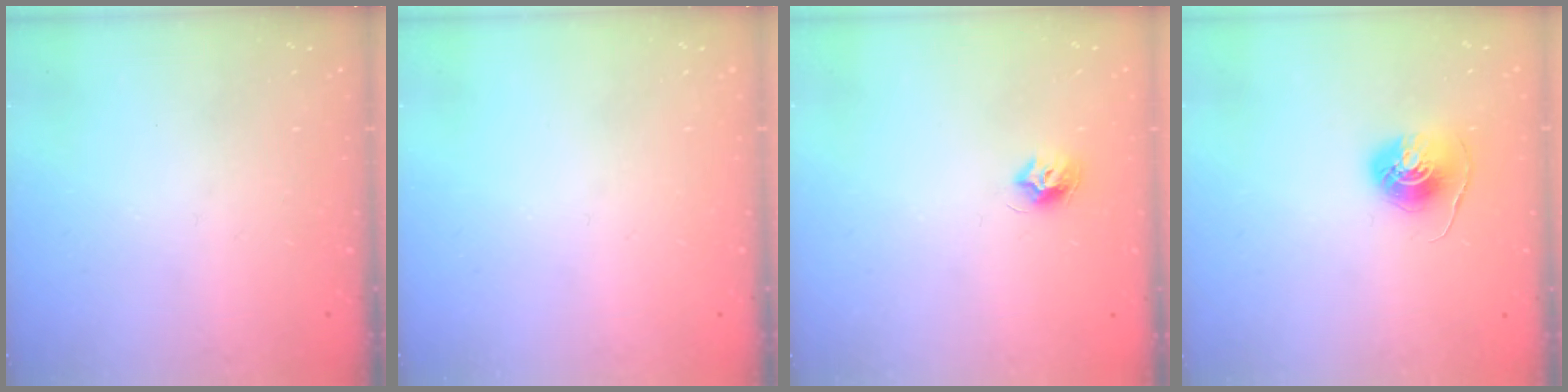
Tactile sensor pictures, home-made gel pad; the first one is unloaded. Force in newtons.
{"total": 0.0}
{"total": 7.1, "press": 7.1, "slide": 0.5}
{"total": 7.1, "press": 7.1, "slide": 0.4}